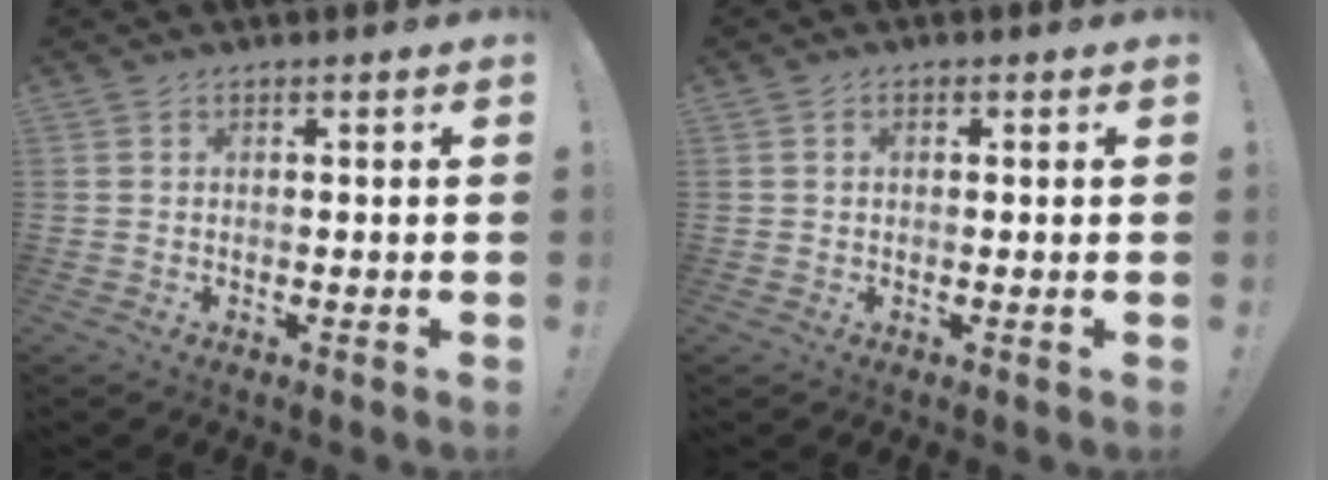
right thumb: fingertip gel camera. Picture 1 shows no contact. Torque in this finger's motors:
{"motor_torque": [0.03, -0.66, -0.19, 0.05, 0.04]}